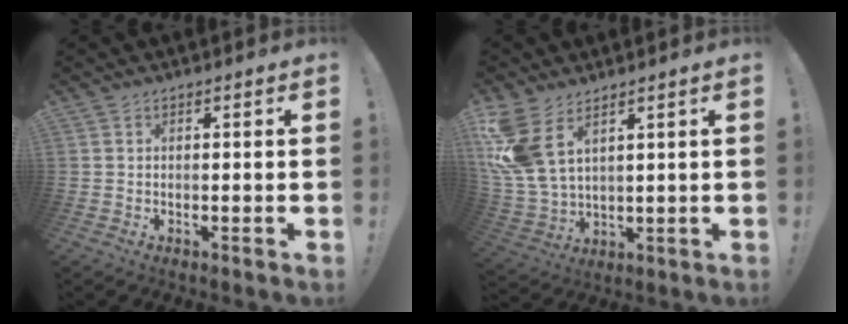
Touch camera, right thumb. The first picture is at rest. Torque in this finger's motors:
{"motor_torque": [0.29, 0.38, 0.44, 0.05, 0.20]}